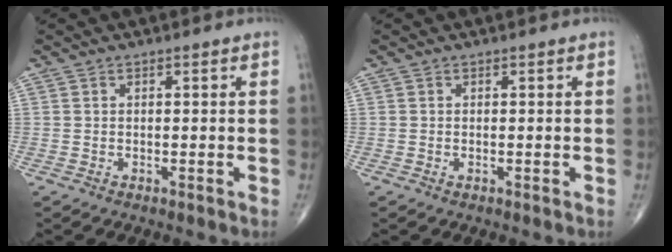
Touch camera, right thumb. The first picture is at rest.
{"total": 0.0}